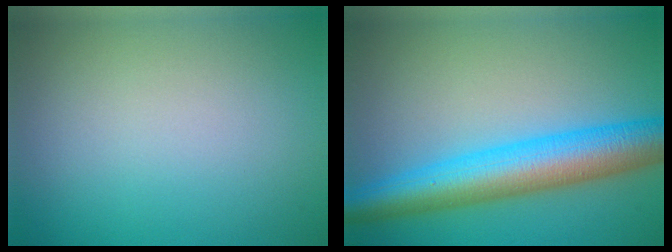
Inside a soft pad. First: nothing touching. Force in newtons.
{"total": 8.2, "press": 8.2, "slide": 0.1}